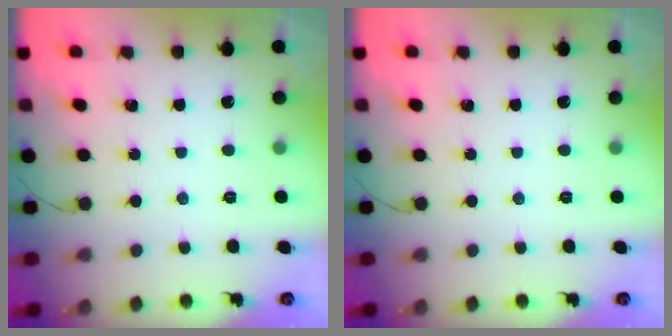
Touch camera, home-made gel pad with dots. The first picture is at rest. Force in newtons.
{"total": 0.0}